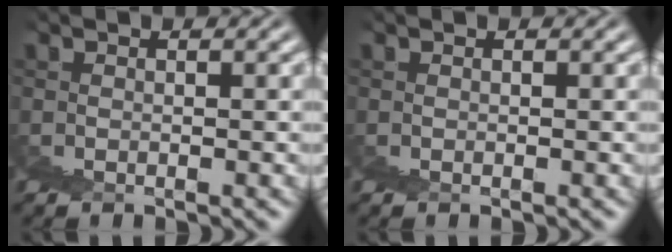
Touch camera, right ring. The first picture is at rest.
{"total": 0.0}